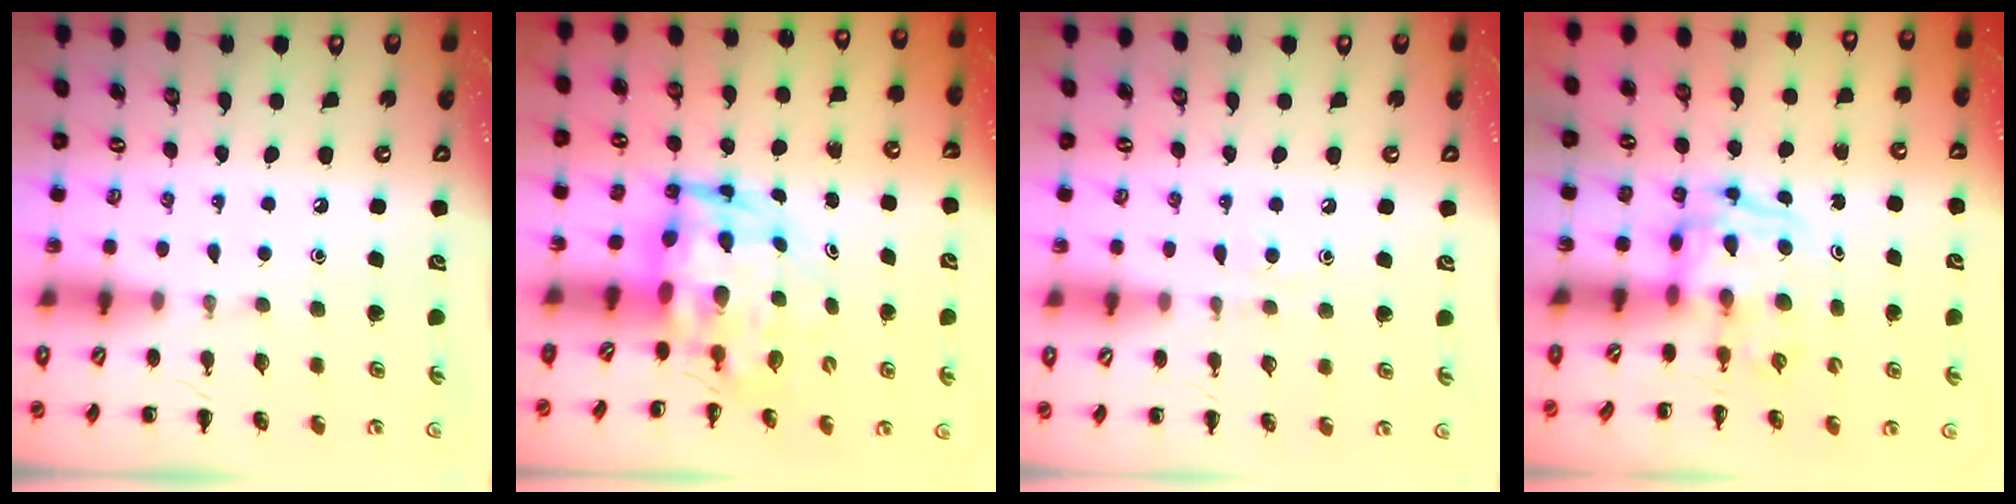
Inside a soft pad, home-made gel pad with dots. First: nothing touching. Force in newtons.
{"total": 5.8, "press": 5.6, "slide": 1.7}
{"total": 2.9, "press": 2.7, "slide": 1.1}
{"total": 3.4, "press": 3.4, "slide": 0.6}